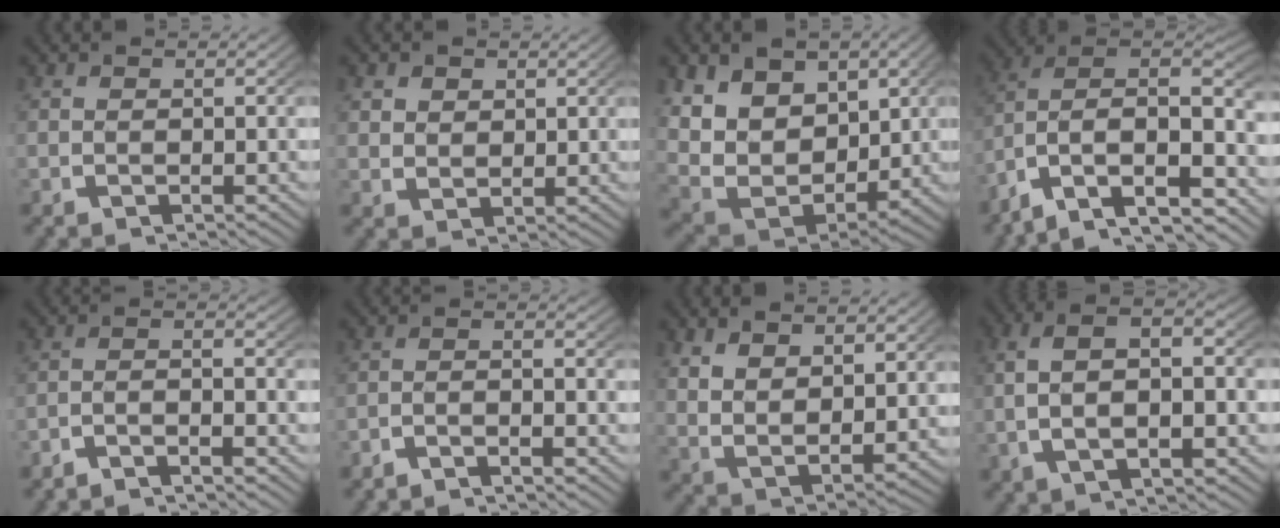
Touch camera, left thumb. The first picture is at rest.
{"total": 2.4, "force": [1.3, 1.8, 0.9], "torque": [-0.015, -0.010, 0.032]}
{"total": 12.4, "force": [0.6, 9.4, 8.1], "torque": [-0.203, -0.048, 0.022]}
{"total": 16.3, "force": [-2.2, 12.0, 10.9], "torque": [-0.211, -0.037, -0.035]}
{"total": 2.5, "force": [-2.2, 0.3, 1.1], "torque": [-0.018, 0.000, -0.048]}
{"total": 2.2, "force": [-2.0, 0.3, 0.8], "torque": [-0.011, 0.002, -0.046]}
{"total": 5.3, "force": [0.9, 3.6, 3.8], "torque": [-0.087, -0.022, 0.032]}
{"total": 7.4, "force": [0.6, 4.2, 6.1], "torque": [-0.105, 0.011, 0.002]}